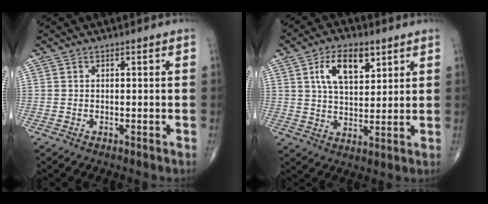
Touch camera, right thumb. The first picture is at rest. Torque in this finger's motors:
{"motor_torque": [0.78, 0.85, 0.32, -0.07, 0.06]}